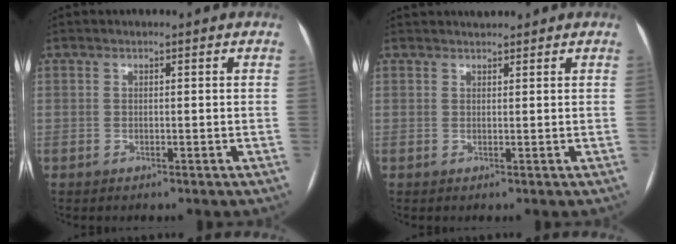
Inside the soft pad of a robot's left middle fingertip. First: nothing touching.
{"total": 2.1, "force": [2.0, 0.5, 0.3], "torque": [-0.003, 0.021, 0.033]}